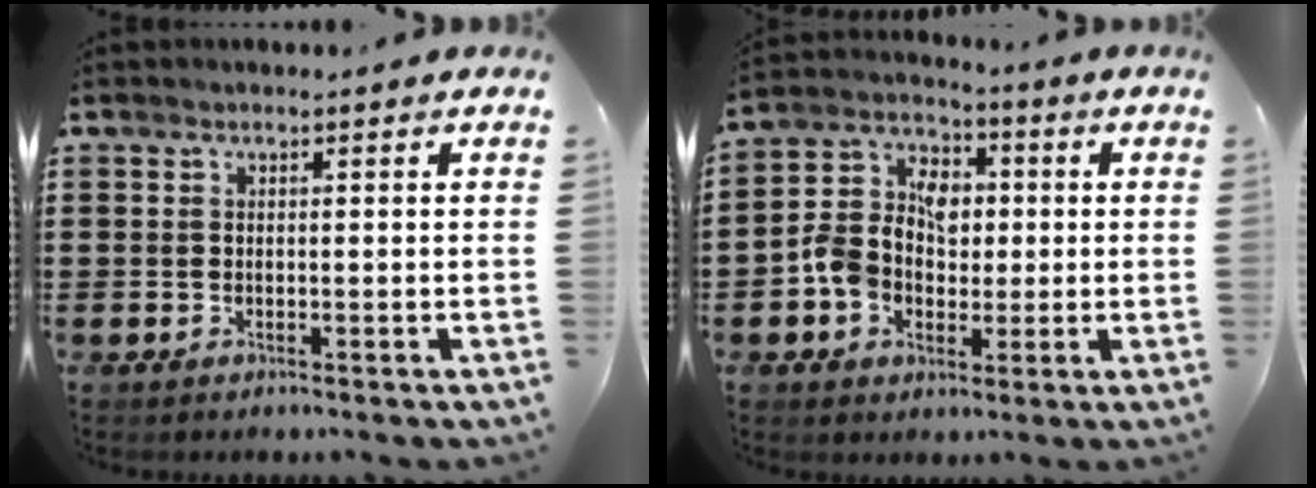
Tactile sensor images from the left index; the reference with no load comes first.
{"total": 8.1, "force": [-0.8, 6.7, 4.4], "torque": [-0.117, 0.020, -0.020]}